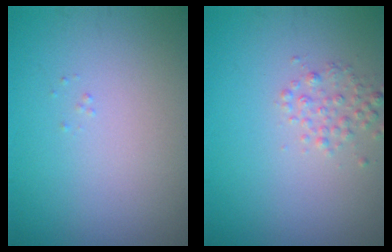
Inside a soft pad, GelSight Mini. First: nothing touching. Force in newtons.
{"total": 1.7, "press": 1.7, "slide": 0.0}